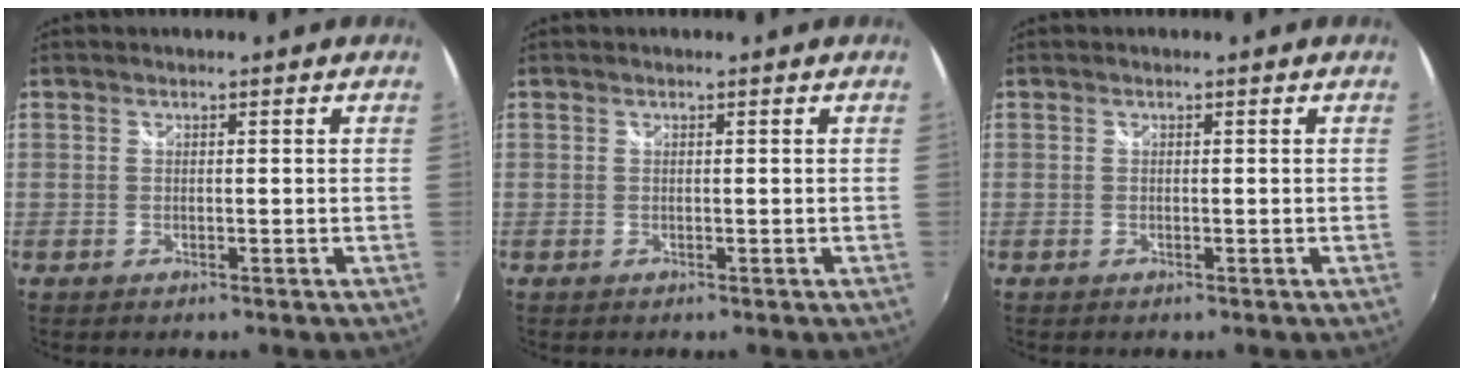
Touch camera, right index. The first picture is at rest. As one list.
[{"total": 0.0}, {"total": 0.0}]